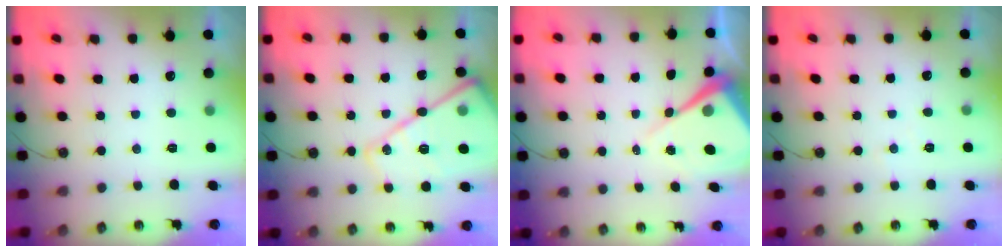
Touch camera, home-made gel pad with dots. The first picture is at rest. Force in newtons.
{"total": 19.8, "press": 19.7, "slide": 1.7}
{"total": 9.6, "press": 9.6, "slide": 0.7}
{"total": 2.9, "press": 2.8, "slide": 0.7}